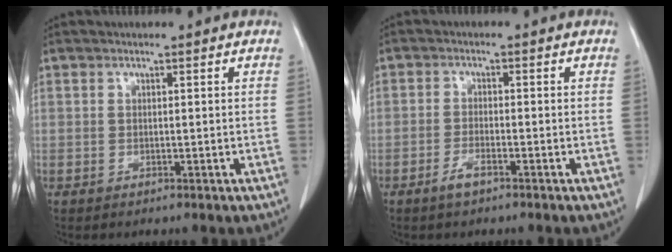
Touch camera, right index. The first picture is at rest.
{"total": 2.5, "force": [-1.8, 0.5, 1.7], "torque": [-0.036, 0.000, -0.035]}